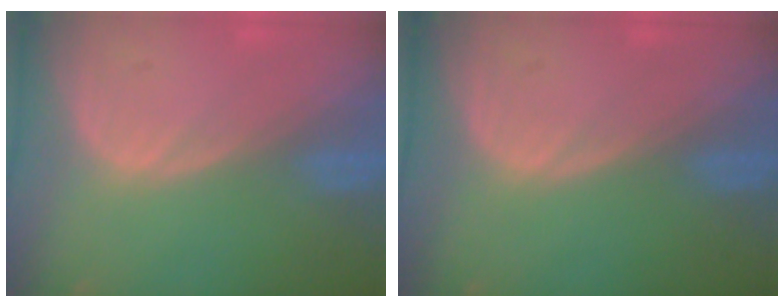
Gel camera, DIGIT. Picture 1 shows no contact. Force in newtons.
{"total": 0.0}